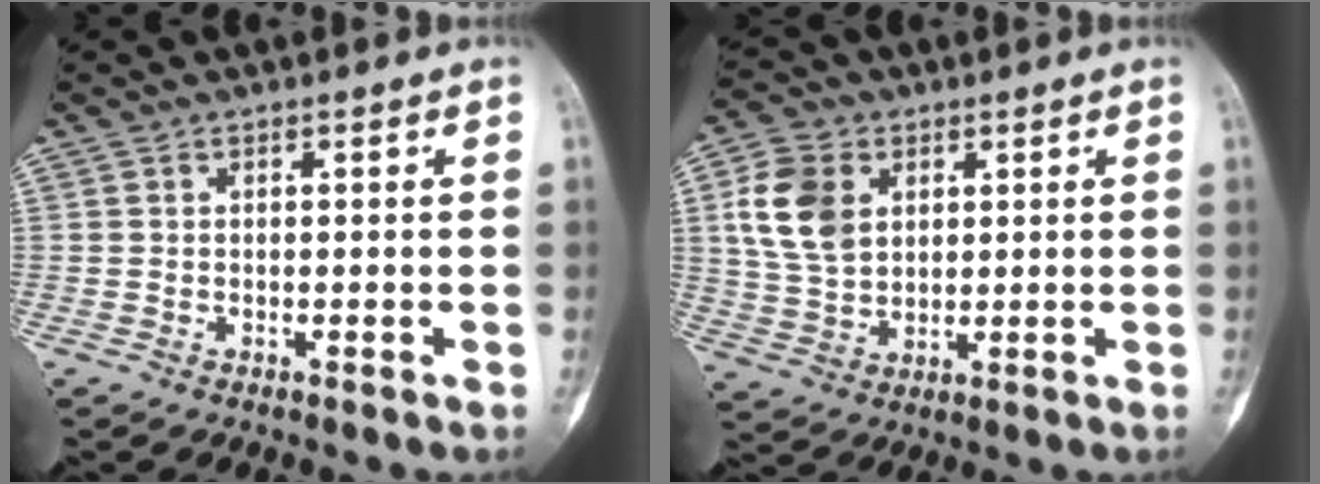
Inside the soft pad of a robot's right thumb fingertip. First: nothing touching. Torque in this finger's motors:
{"motor_torque": [-0.06, 0.49, 0.92, 0.29, 0.27]}